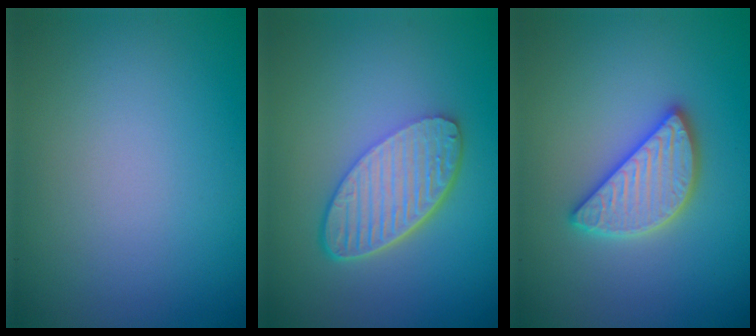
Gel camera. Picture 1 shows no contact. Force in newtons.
{"total": 5.9, "press": 4.2, "slide": 4.1}
{"total": 4.5, "press": 4.5, "slide": 0.3}